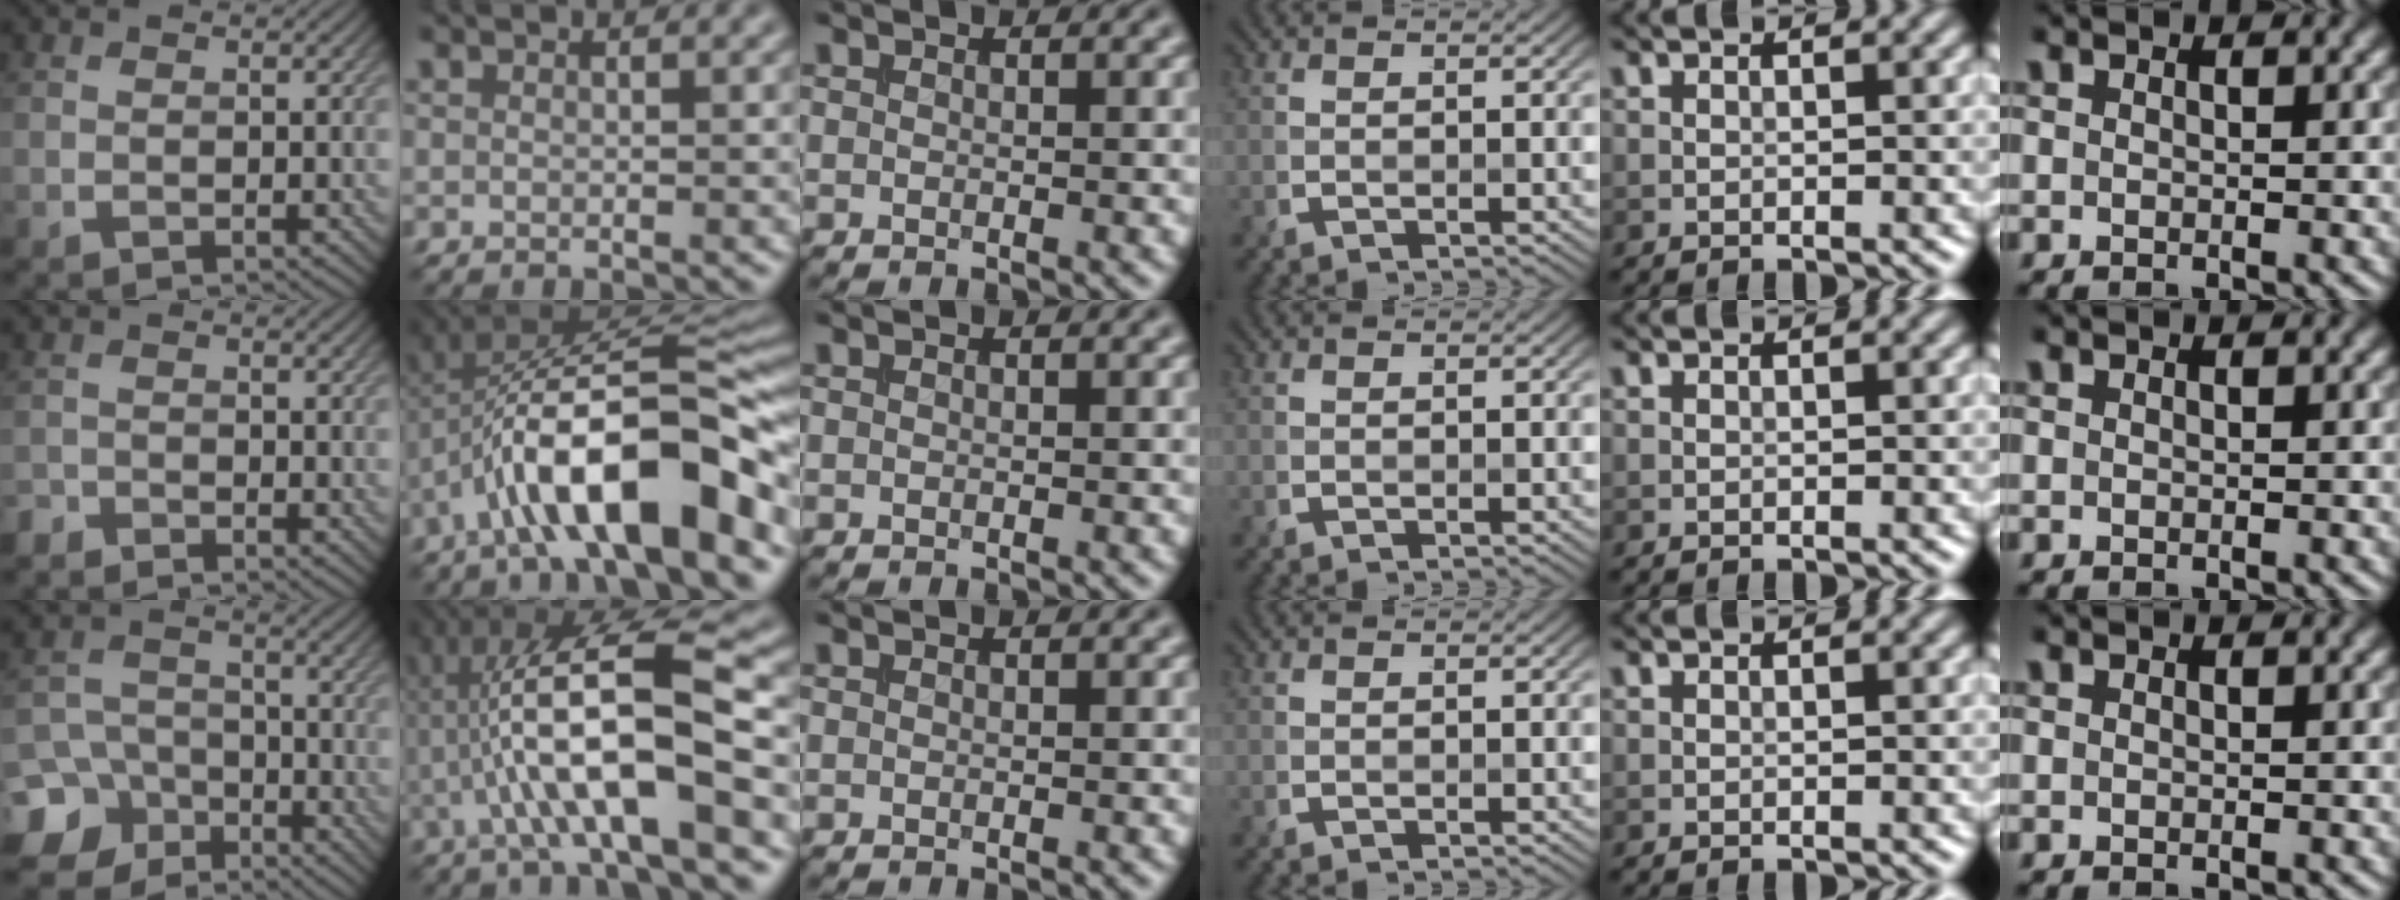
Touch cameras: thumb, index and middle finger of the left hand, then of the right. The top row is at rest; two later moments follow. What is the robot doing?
{"motion": "insert", "object": "coin"}